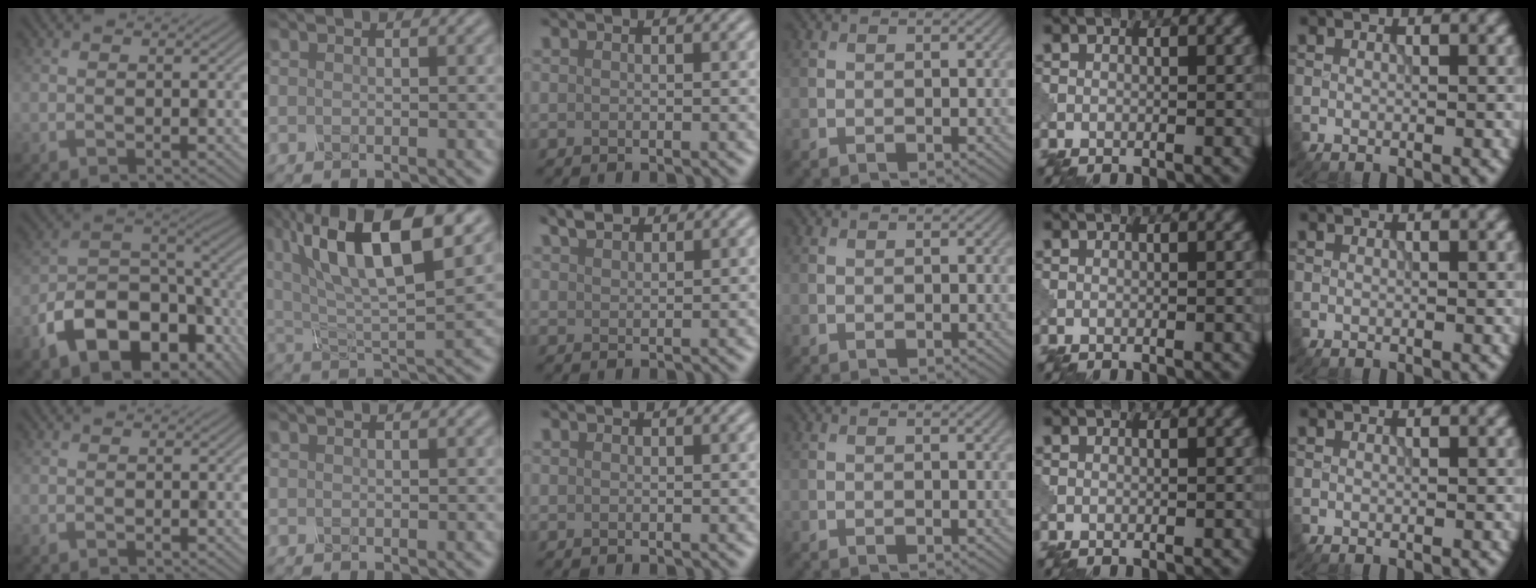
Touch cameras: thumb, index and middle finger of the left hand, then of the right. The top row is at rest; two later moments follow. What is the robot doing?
{"motion": "shake", "object": "sieve"}